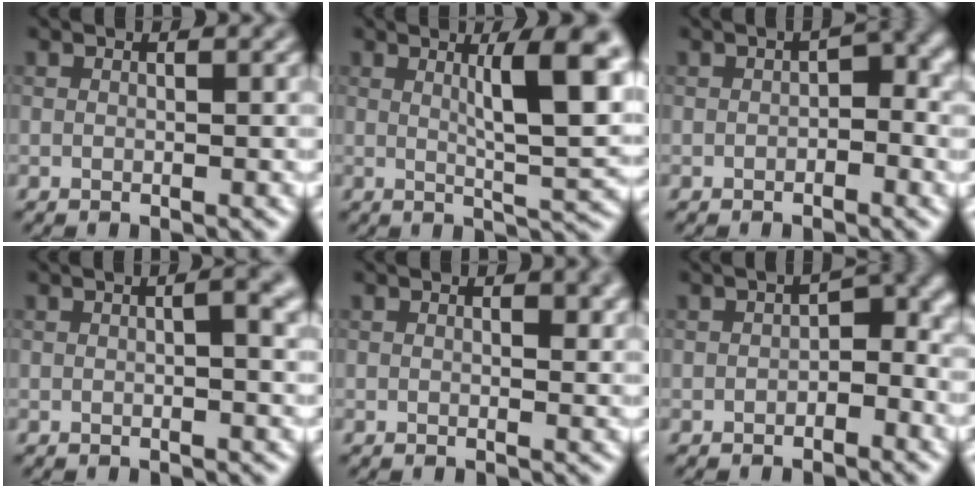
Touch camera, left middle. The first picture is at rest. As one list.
[{"total": 8.0, "force": [2.1, 1.5, 7.5], "torque": [-0.098, -0.002, 0.035]}, {"total": 2.1, "force": [-0.5, 1.2, 1.7], "torque": [-0.022, 0.004, -0.010]}, {"total": 3.4, "force": [0.7, 1.0, 3.2], "torque": [-0.039, 0.009, 0.005]}, {"total": 2.0, "force": [0.9, 0.7, 1.6], "torque": [-0.015, 0.000, 0.015]}, {"total": 2.7, "force": [-0.8, 1.6, 2.0], "torque": [-0.023, 0.006, -0.016]}]